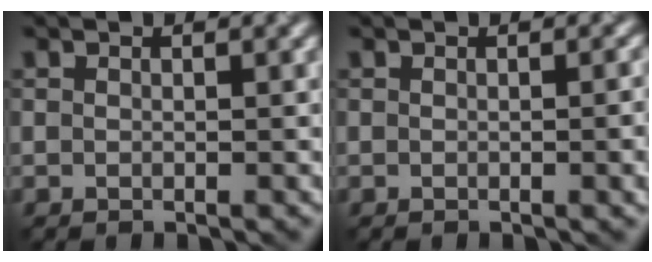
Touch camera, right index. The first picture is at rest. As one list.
[{"total": 3.0, "force": [-0.2, 1.1, 2.8], "torque": [-0.020, 0.004, 0.002]}]